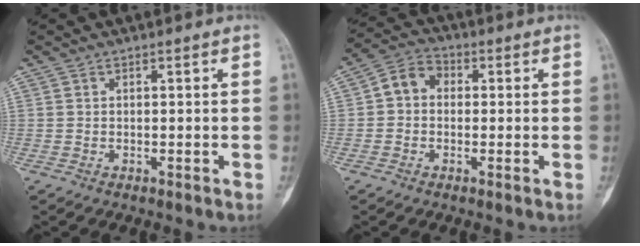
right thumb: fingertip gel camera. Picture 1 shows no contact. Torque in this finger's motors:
{"motor_torque": [0.01, 0.01, 0.10, -0.03, 0.00]}